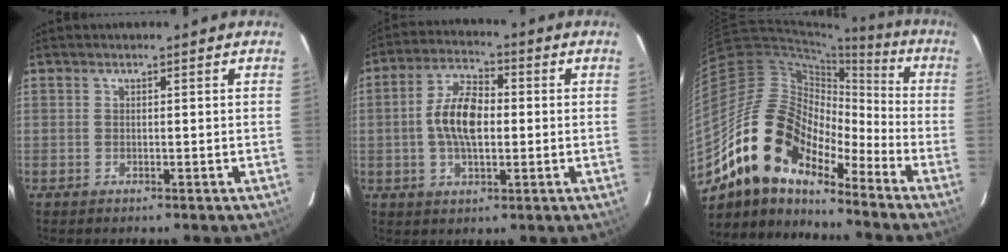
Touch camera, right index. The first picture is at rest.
{"total": 9.4, "force": [-0.3, 4.6, 8.2], "torque": [-0.158, 0.014, -0.007]}
{"total": 17.1, "force": [-12.7, 8.0, 8.3], "torque": [-0.153, 0.006, -0.243]}